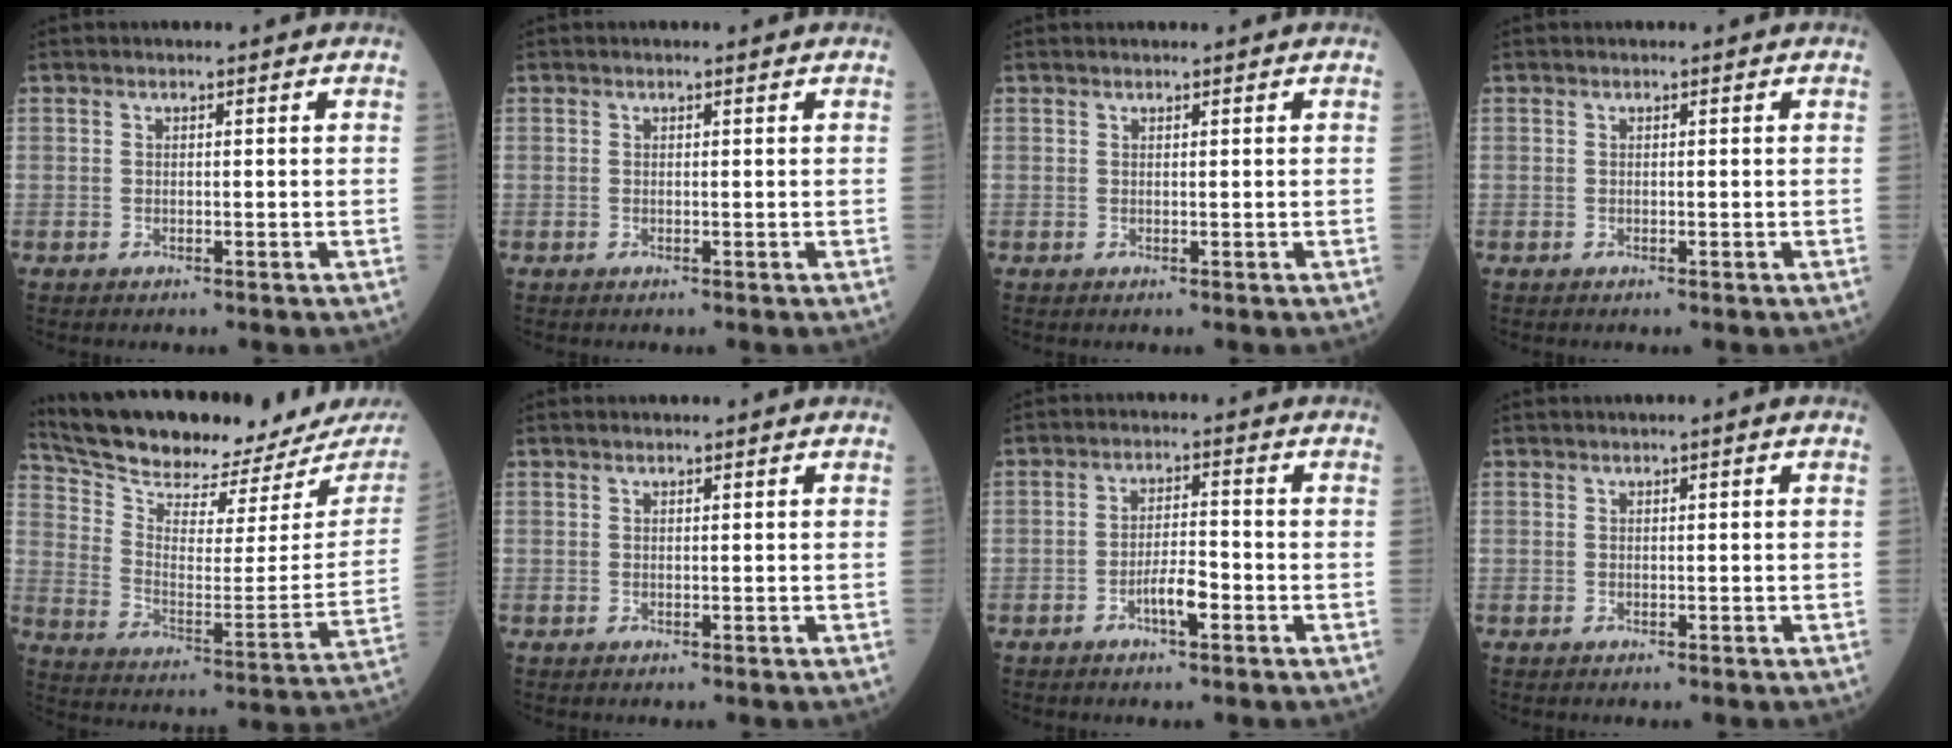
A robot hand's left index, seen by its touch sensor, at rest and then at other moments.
{"total": 0.0}
{"total": 0.8, "force": [0.6, -0.2, 0.4], "torque": [-0.005, 0.008, 0.014]}
{"total": 0.0}
{"total": 23.5, "force": [21.5, 3.5, 8.8], "torque": [-0.159, -0.072, 0.306]}
{"total": 0.0}
{"total": 4.1, "force": [-2.4, 0.8, 3.2], "torque": [-0.060, -0.002, -0.045]}
{"total": 0.6, "force": [-0.1, 0.0, 0.6], "torque": [-0.012, 0.003, -0.003]}